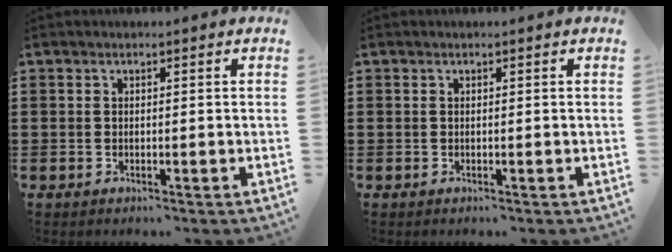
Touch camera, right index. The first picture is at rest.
{"total": 0.0}